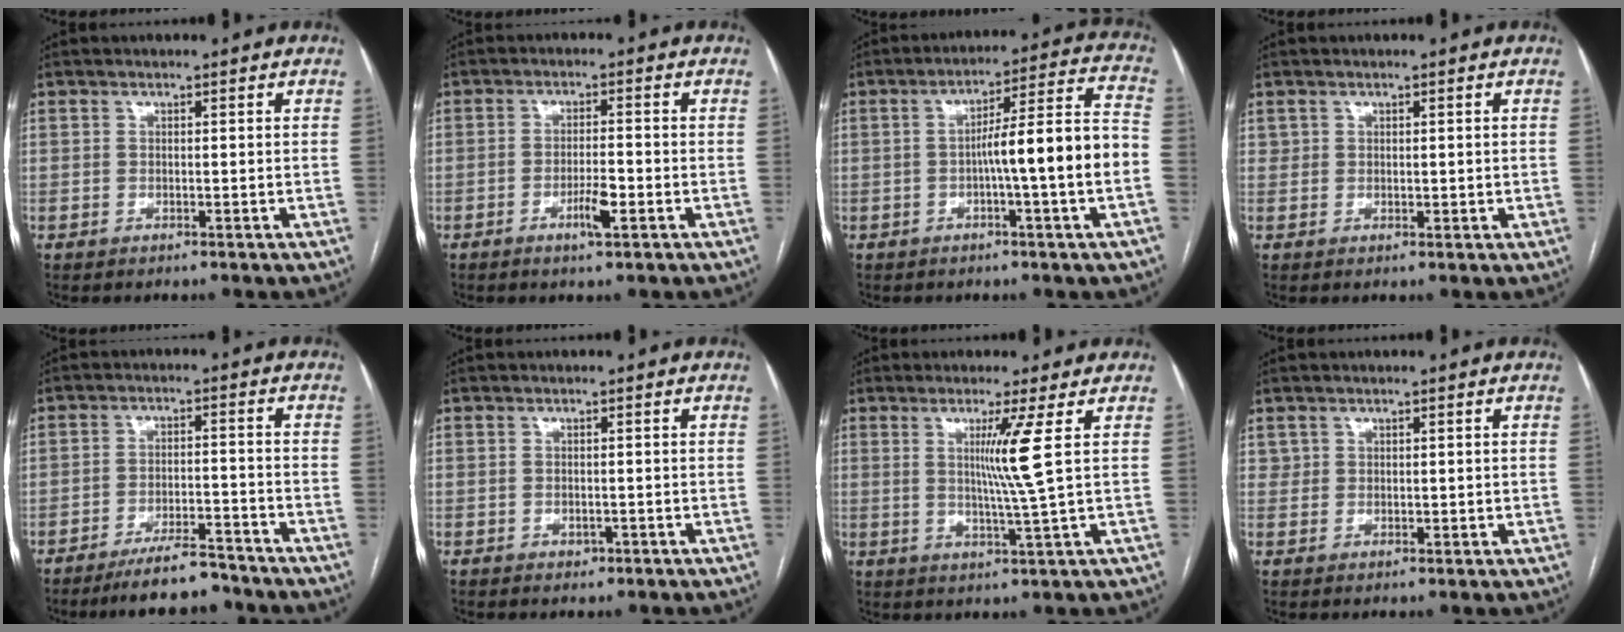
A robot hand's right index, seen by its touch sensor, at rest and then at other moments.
{"total": 3.7, "force": [-1.7, 0.4, 3.2], "torque": [-0.064, -0.002, -0.027]}
{"total": 12.3, "force": [-2.5, -0.5, 12.0], "torque": [-0.181, 0.023, -0.040]}
{"total": 1.4, "force": [0.6, 1.2, 0.3], "torque": [-0.005, 0.001, 0.014]}
{"total": 7.9, "force": [-7.1, 1.4, 3.4], "torque": [-0.051, -0.006, -0.117]}
{"total": 1.1, "force": [-0.6, 0.7, 0.5], "torque": [-0.008, 0.001, -0.003]}
{"total": 5.9, "force": [1.6, -2.4, 5.1], "torque": [-0.102, -0.016, 0.036]}
{"total": 1.5, "force": [0.8, 1.3, 0.1], "torque": [0.004, 0.000, 0.014]}